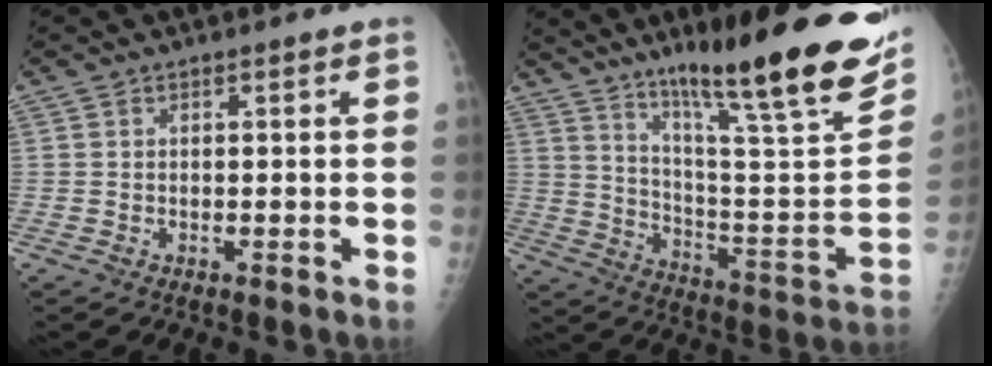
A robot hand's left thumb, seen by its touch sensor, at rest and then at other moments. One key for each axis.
{"total": 28.6, "fx": 18.4, "fy": 4.2, "fz": 21.5, "tx": -0.304, "ty": -0.075, "tz": 0.286}